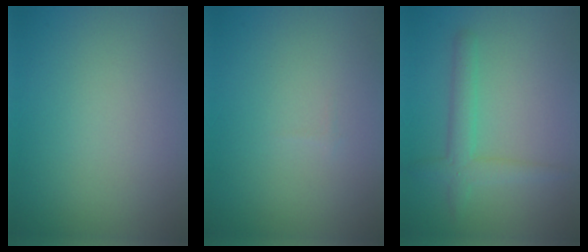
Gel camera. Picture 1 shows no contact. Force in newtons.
{"total": 0.0}
{"total": 2.7, "press": 2.7, "slide": 0.2}